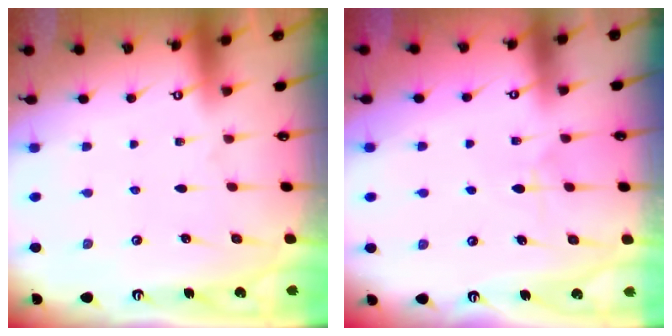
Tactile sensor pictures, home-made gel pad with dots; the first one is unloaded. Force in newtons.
{"total": 5.7, "press": 5.7, "slide": 0.8}